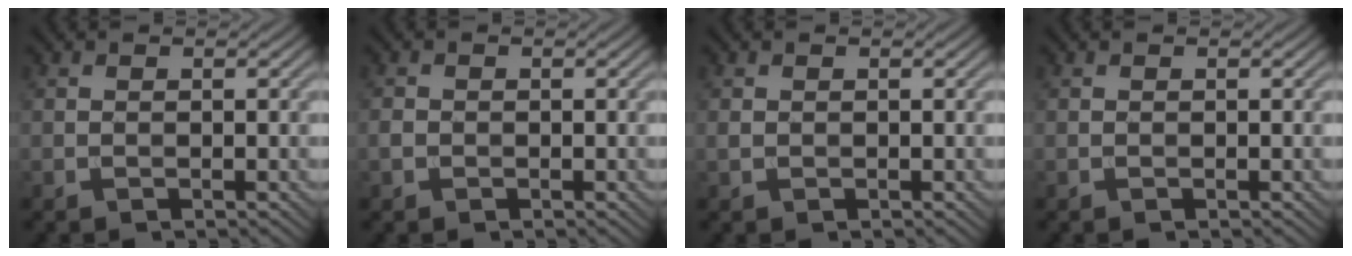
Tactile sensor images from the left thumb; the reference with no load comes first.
{"total": 1.1, "force": [-0.4, 1.0, 0.4], "torque": [-0.010, -0.003, -0.011]}
{"total": 0.7, "force": [0.1, 0.6, 0.4], "torque": [-0.011, -0.001, 0.003]}
{"total": 0.0}